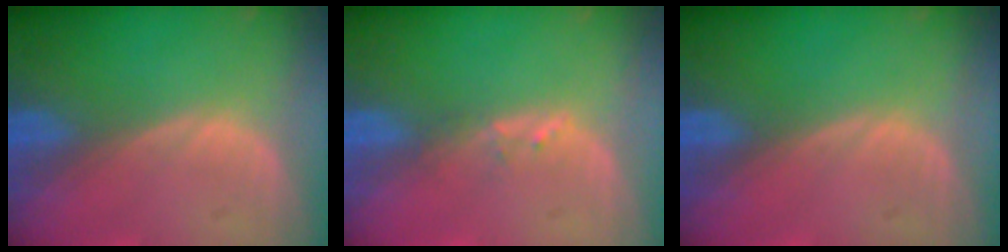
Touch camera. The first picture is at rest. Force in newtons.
{"total": 1.2, "press": 1.1, "slide": 0.2}
{"total": 0.0}